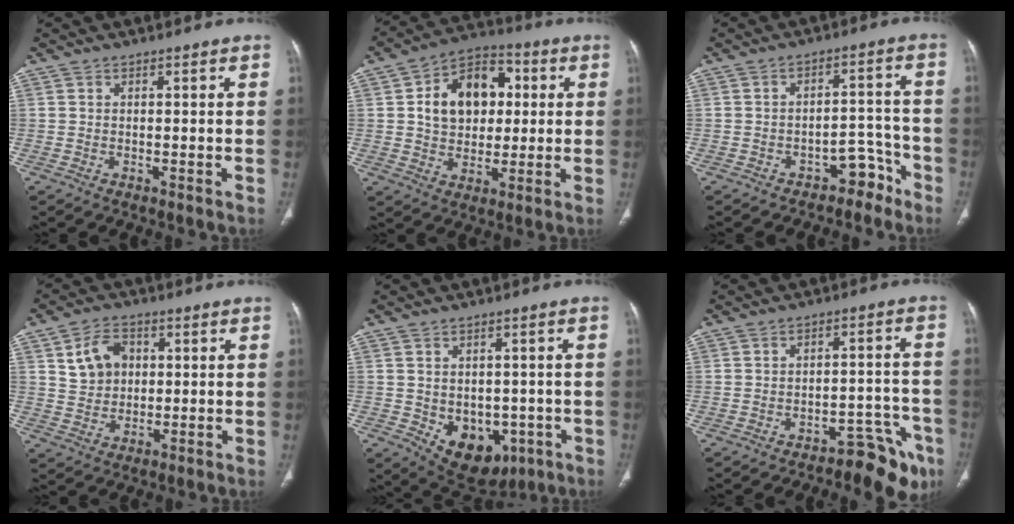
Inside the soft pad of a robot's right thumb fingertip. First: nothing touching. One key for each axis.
{"total": 14.6, "fx": 2.8, "fy": 10.6, "fz": 9.6, "tx": -0.114, "ty": 0.012, "tz": 0.041}
{"total": 5.8, "fx": -4.3, "fy": 3.5, "fz": 1.6, "tx": 0.006, "ty": 0.071, "tz": -0.060}
{"total": 7.9, "fx": 2.2, "fy": 6.2, "fz": 4.3, "tx": -0.053, "ty": -0.002, "tz": 0.042}
{"total": 11.4, "fx": -3.6, "fy": 8.1, "fz": 7.3, "tx": -0.071, "ty": 0.008, "tz": -0.029}
{"total": 10.7, "fx": -7.6, "fy": 4.7, "fz": 6.0, "tx": -0.040, "ty": 0.070, "tz": -0.102}